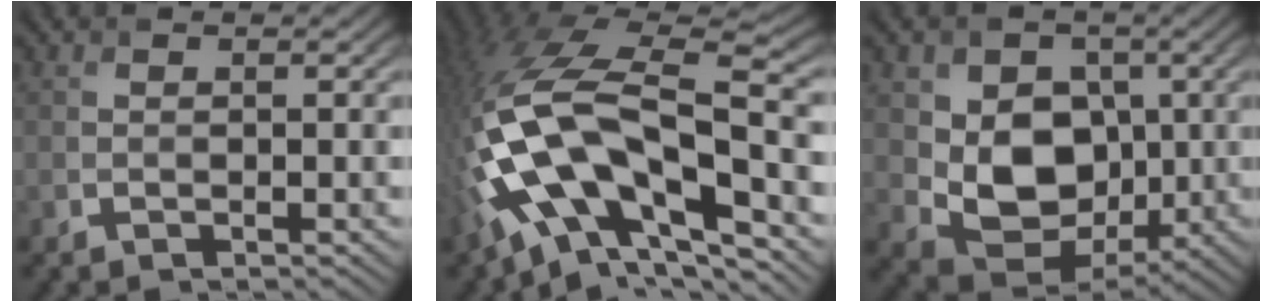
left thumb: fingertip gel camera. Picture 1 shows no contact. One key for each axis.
{"total": 18.5, "fx": -4.8, "fy": 8.2, "fz": 15.9, "tx": -0.337, "ty": -0.012, "tz": -0.077}
{"total": 8.9, "fx": 0.3, "fy": 7.0, "fz": 5.4, "tx": -0.113, "ty": -0.022, "tz": 0.004}